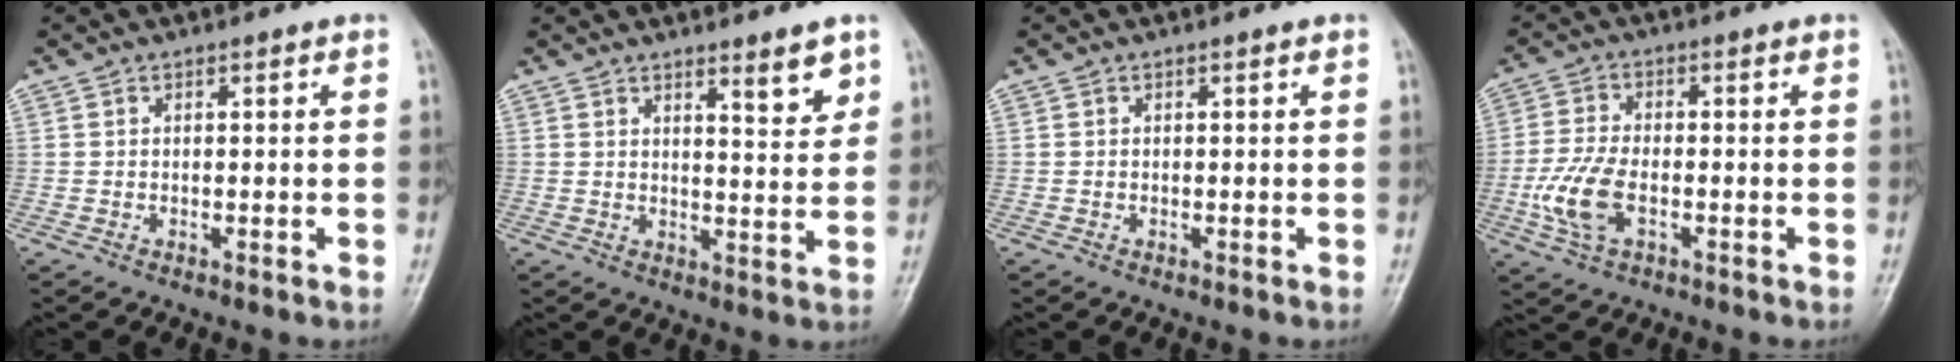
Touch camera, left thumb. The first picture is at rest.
{"total": 5.6, "force": [3.6, 1.3, 4.0], "torque": [-0.045, -0.029, 0.052]}
{"total": 0.0}
{"total": 8.0, "force": [-2.4, 4.3, 6.3], "torque": [-0.142, 0.007, -0.046]}